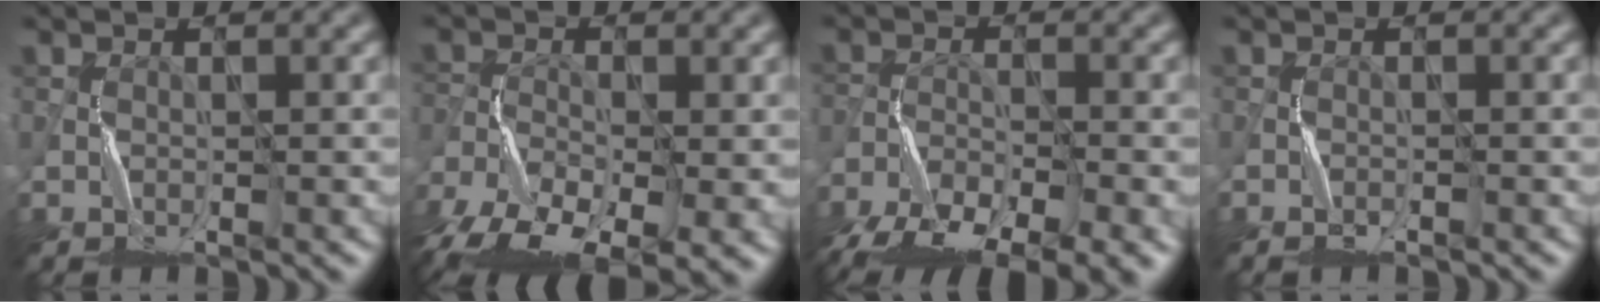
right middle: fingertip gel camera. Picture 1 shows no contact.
{"total": 9.8, "force": [-5.8, 4.5, 6.5], "torque": [-0.129, -0.027, -0.115]}
{"total": 10.9, "force": [-8.2, 3.9, 6.0], "torque": [-0.107, -0.031, -0.136]}
{"total": 0.6, "force": [-0.5, 0.2, 0.2], "torque": [-0.002, 0.002, -0.010]}